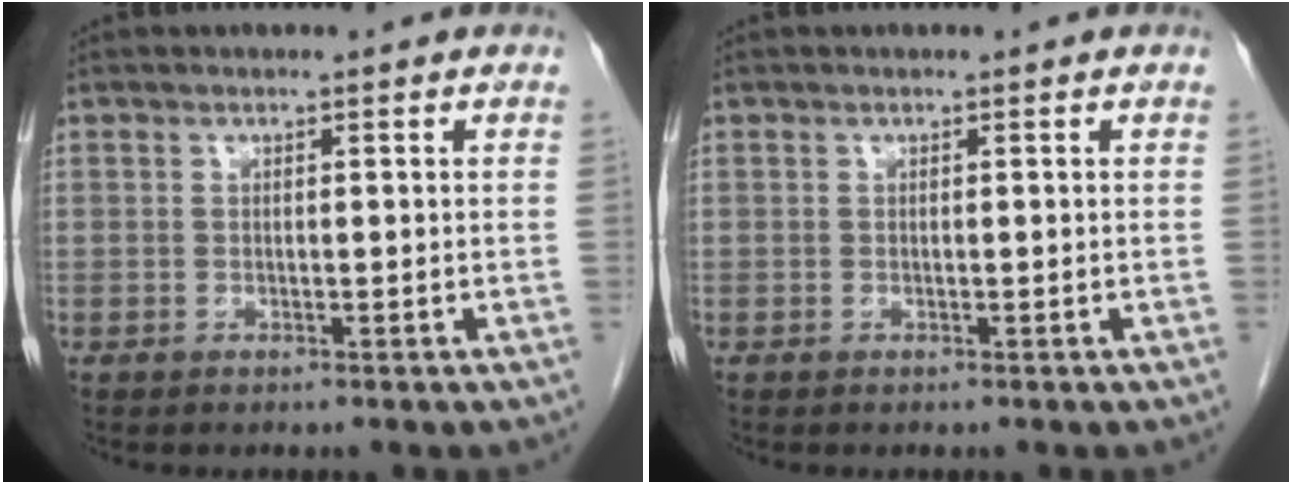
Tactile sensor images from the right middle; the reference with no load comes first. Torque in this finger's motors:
{"motor_torque": [-0.09, -0.02, 0.01, -0.01]}